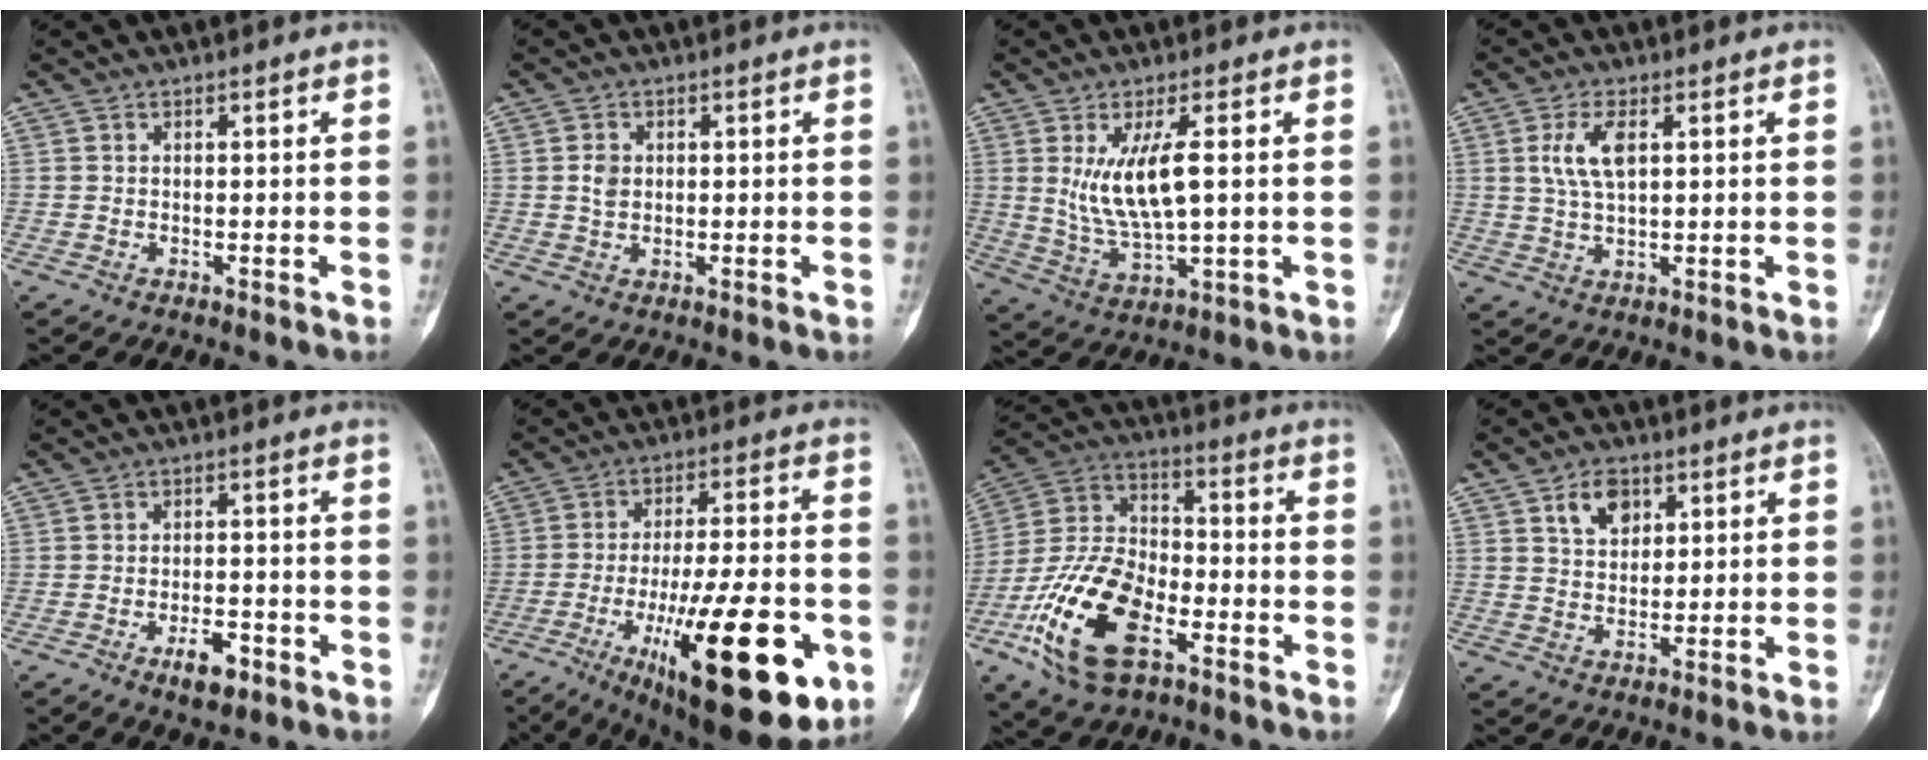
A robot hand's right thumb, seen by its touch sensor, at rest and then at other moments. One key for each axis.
{"total": 2.7, "fx": 0.4, "fy": 2.1, "fz": 1.7, "tx": -0.027, "ty": 0.000, "tz": 0.008}
{"total": 10.3, "fx": 1.8, "fy": 3.0, "fz": 9.7, "tx": -0.197, "ty": -0.018, "tz": 0.046}
{"total": 6.1, "fx": 1.8, "fy": 2.7, "fz": 5.2, "tx": -0.111, "ty": -0.002, "tz": 0.037}
{"total": 5.4, "fx": -2.9, "fy": 2.3, "fz": 3.9, "tx": -0.056, "ty": 0.013, "tz": -0.043}
{"total": 27.4, "fx": -10.1, "fy": 8.7, "fz": 24.0, "tx": -0.336, "ty": 0.021, "tz": -0.139}
{"total": 19.6, "fx": -8.2, "fy": 10.3, "fz": 14.6, "tx": -0.284, "ty": 0.039, "tz": -0.154}
{"total": 6.2, "fx": 2.9, "fy": 4.2, "fz": 3.5, "tx": -0.039, "ty": -0.012, "tz": 0.049}